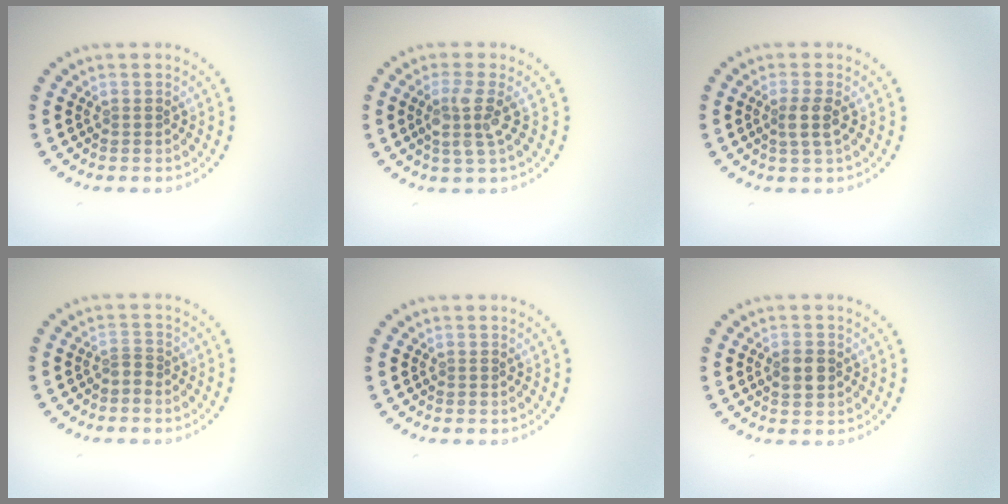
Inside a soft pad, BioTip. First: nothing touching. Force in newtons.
{"total": 2.8, "press": 2.3, "slide": 1.6}
{"total": 1.9, "press": 1.6, "slide": 1.0}
{"total": 0.8, "press": 0.5, "slide": 0.7}
{"total": 0.0}
{"total": 2.6, "press": 2.6, "slide": 0.1}